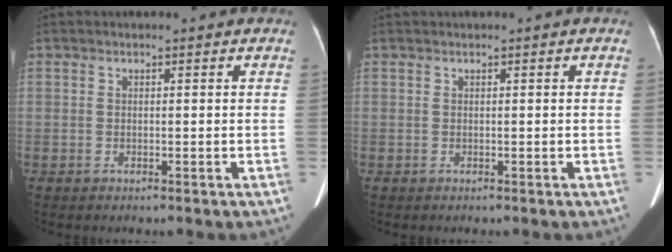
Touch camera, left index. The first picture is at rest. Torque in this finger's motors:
{"motor_torque": [0.25, -0.24, 0.04, 0.06]}